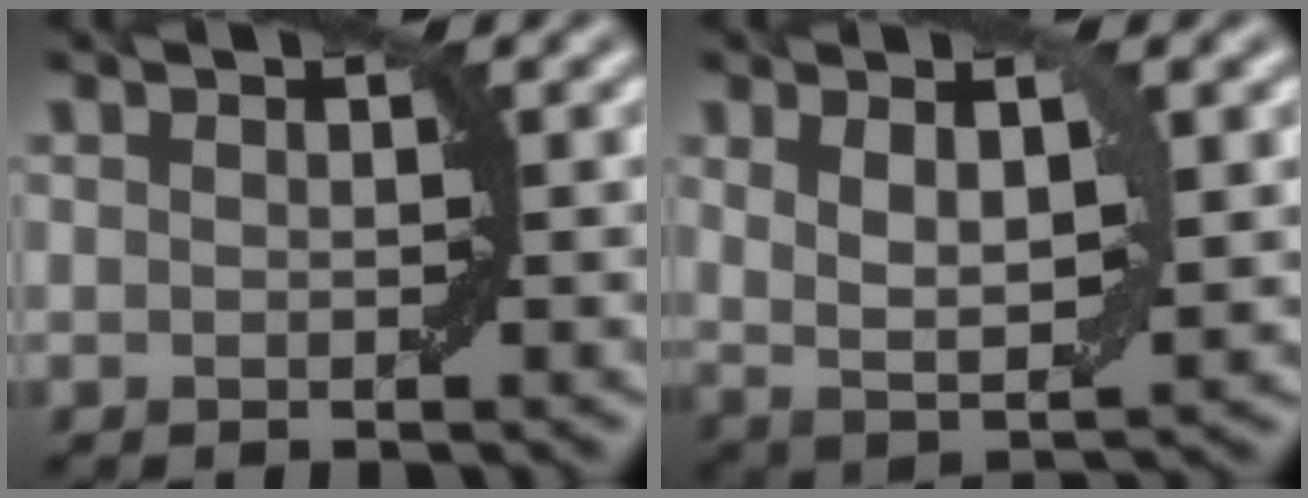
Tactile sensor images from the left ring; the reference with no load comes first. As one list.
[{"total": 4.3, "force": [1.4, 1.5, 3.8], "torque": [-0.073, -0.004, 0.028]}]